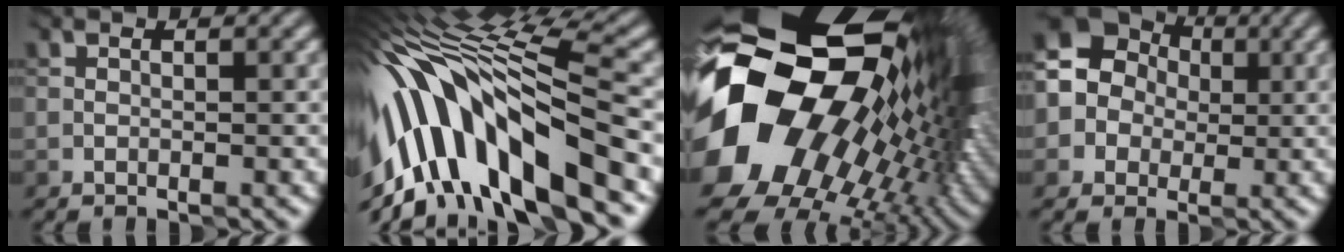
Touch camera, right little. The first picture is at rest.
{"total": 14.1, "force": [-2.4, 5.4, 12.8], "torque": [-0.231, 0.016, -0.022]}
{"total": 21.1, "force": [0.7, 15.5, 14.2], "torque": [-0.256, -0.051, 0.039]}
{"total": 6.0, "force": [0.7, 5.7, 1.9], "torque": [-0.022, 0.019, -0.012]}